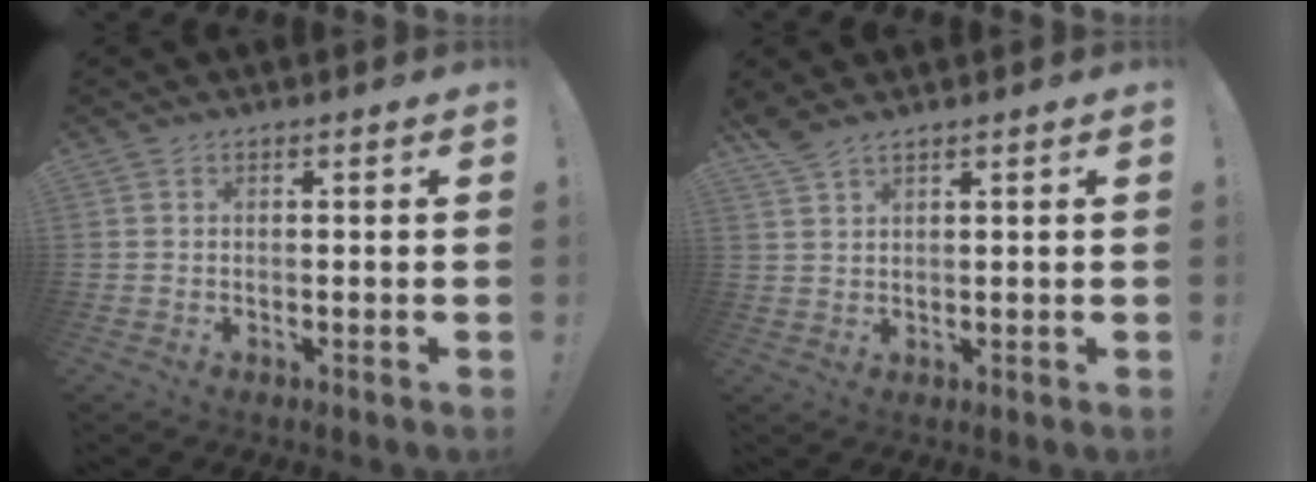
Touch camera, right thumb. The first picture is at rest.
{"total": 3.0, "force": [2.6, 0.3, 1.5], "torque": [-0.035, -0.014, 0.048]}